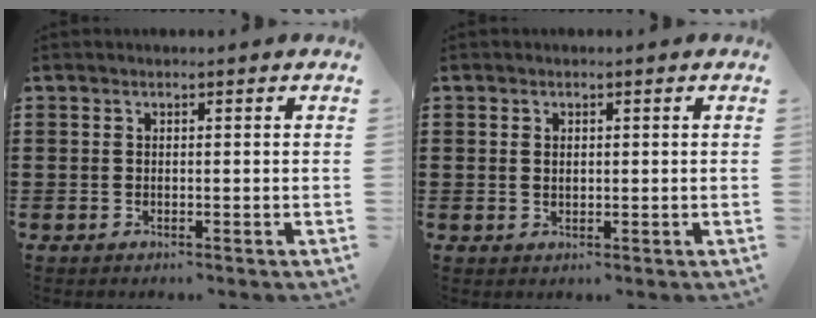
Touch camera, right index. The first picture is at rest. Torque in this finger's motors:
{"motor_torque": [-0.15, 0.71, -0.04, -0.01]}